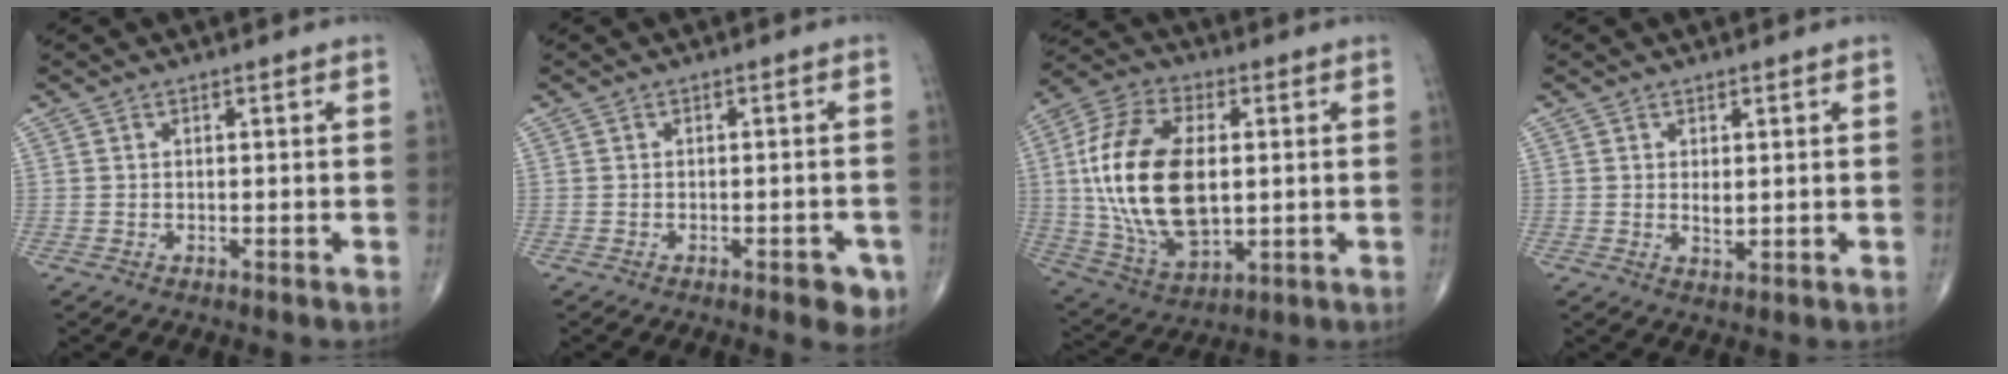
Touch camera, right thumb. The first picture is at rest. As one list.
[{"total": 4.1, "force": [-2.0, 1.6, 3.2], "torque": [-0.026, 0.007, -0.022]}, {"total": 22.1, "force": [1.5, 12.3, 18.3], "torque": [-0.361, -0.006, 0.033]}, {"total": 2.0, "force": [0.4, 0.9, 1.8], "torque": [-0.027, -0.007, 0.008]}]